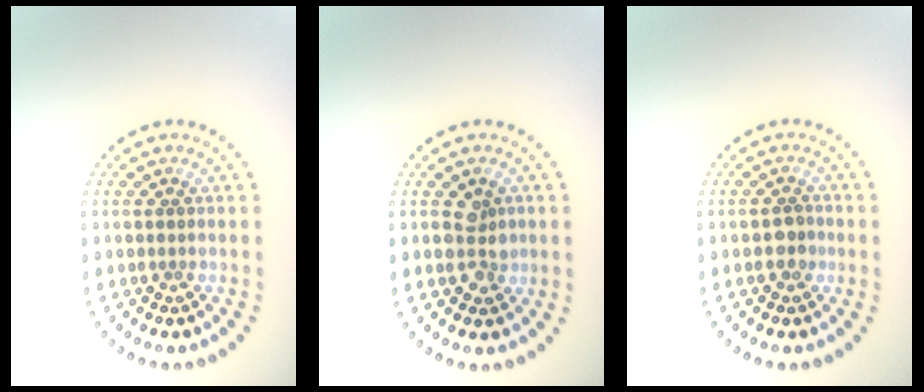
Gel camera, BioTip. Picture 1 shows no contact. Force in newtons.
{"total": 2.3, "press": 2.2, "slide": 0.6}
{"total": 1.6, "press": 1.5, "slide": 0.5}